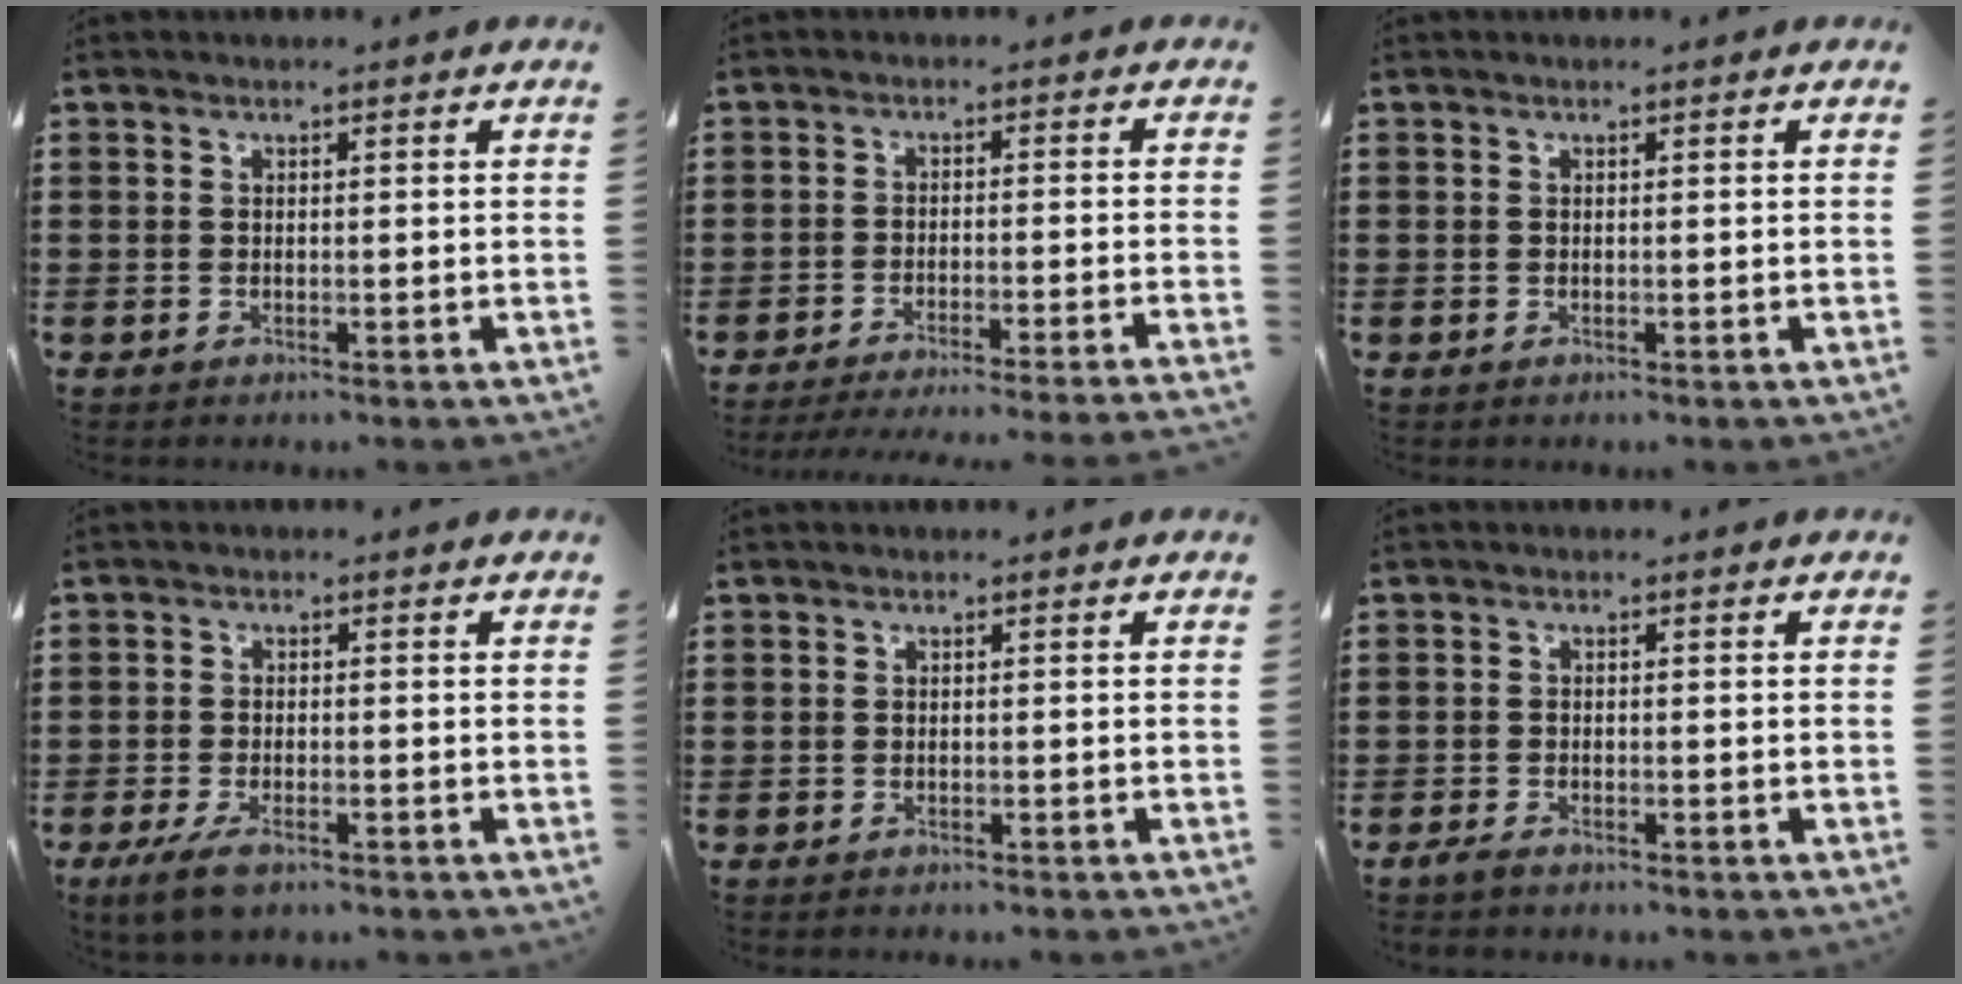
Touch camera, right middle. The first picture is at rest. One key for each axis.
{"total": 3.4, "fx": -3.2, "fy": -0.5, "fz": 1.1, "tx": -0.018, "ty": -0.004, "tz": -0.064}
{"total": 0.0}
{"total": 3.3, "fx": -2.4, "fy": 1.1, "fz": 2.0, "tx": -0.055, "ty": -0.006, "tz": -0.049}
{"total": 0.6, "fx": -0.6, "fy": 0.0, "fz": 0.0, "tx": -0.002, "ty": 0.000, "tz": -0.014}
{"total": 1.4, "fx": -1.2, "fy": 0.3, "fz": 0.7, "tx": -0.024, "ty": -0.004, "tz": -0.025}